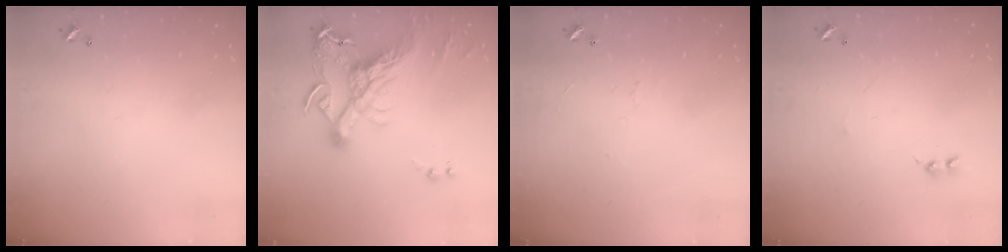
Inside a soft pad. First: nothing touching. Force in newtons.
{"total": 14.9, "press": 14.7, "slide": 2.3}
{"total": 2.3, "press": 2.2, "slide": 0.6}
{"total": 0.8, "press": 0.7, "slide": 0.5}